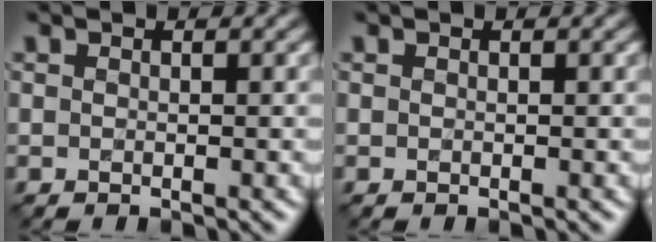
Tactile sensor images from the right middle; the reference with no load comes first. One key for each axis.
{"total": 0.0}